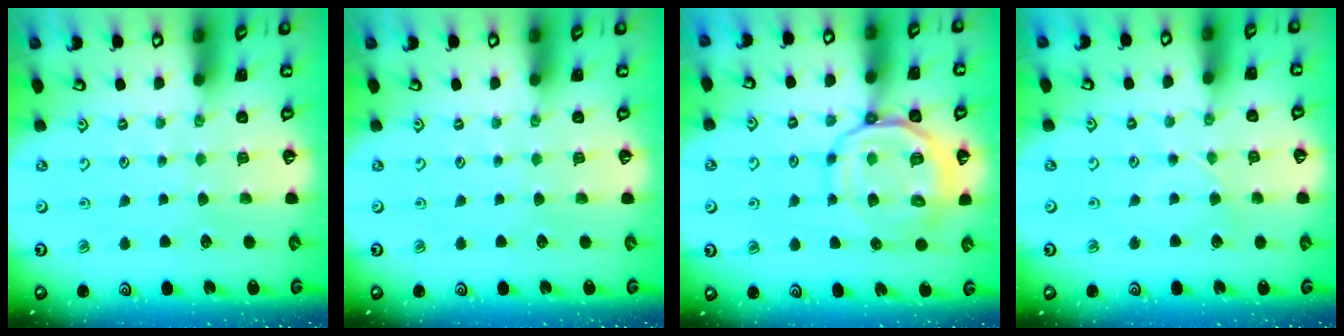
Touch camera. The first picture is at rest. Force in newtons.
{"total": 0.0}
{"total": 13.2, "press": 13.1, "slide": 1.8}
{"total": 2.0, "press": 2.0, "slide": 0.2}